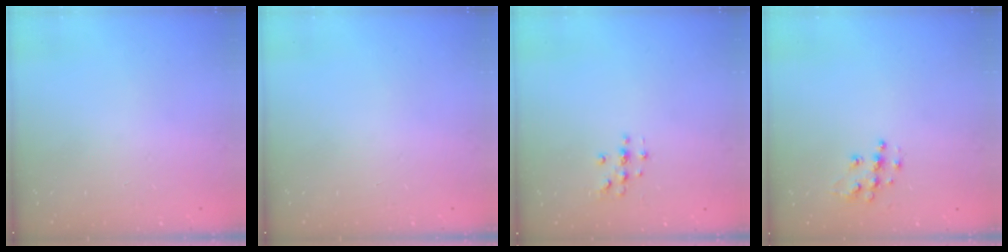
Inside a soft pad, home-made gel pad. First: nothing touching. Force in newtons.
{"total": 0.0}
{"total": 2.0, "press": 2.0, "slide": 0.2}
{"total": 8.9, "press": 8.9, "slide": 0.5}